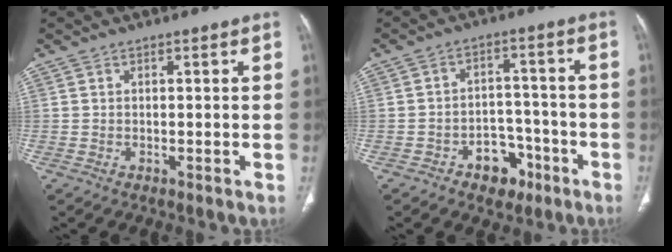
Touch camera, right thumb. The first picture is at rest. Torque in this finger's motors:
{"motor_torque": [3.30, -0.21, 0.13, -0.67, -0.03]}